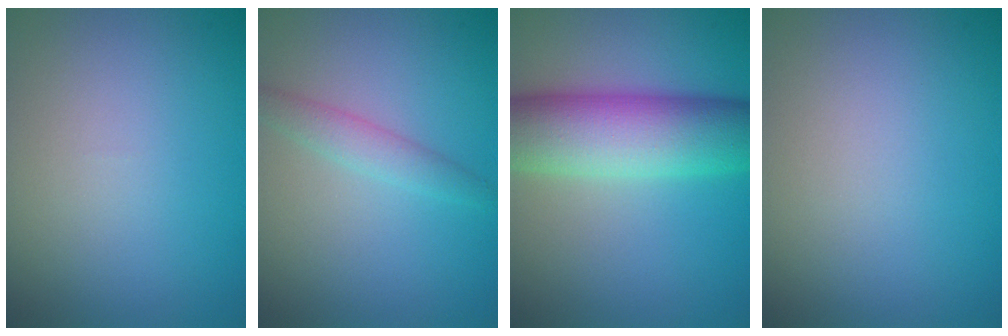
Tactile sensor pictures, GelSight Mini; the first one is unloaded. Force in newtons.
{"total": 1.9, "press": 1.9, "slide": 0.1}
{"total": 9.6, "press": 9.6, "slide": 0.3}
{"total": 0.0}